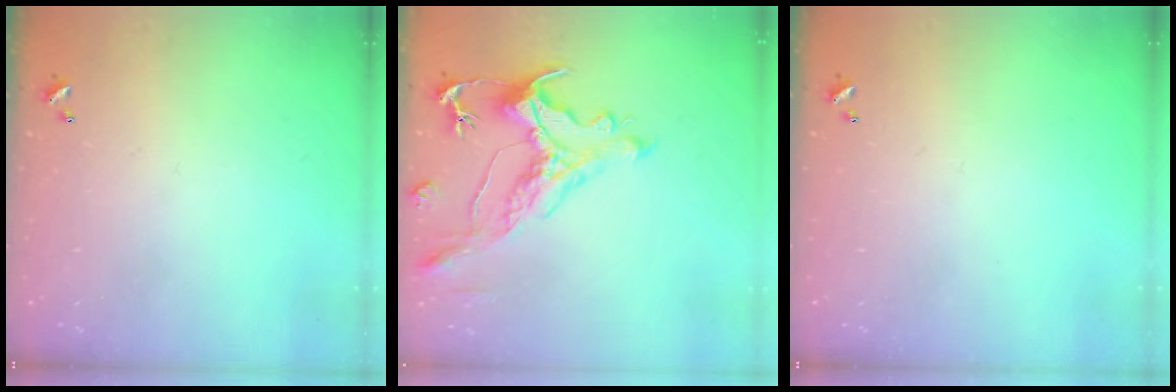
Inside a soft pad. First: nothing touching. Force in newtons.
{"total": 1.7, "press": 0.9, "slide": 1.4}
{"total": 0.0}